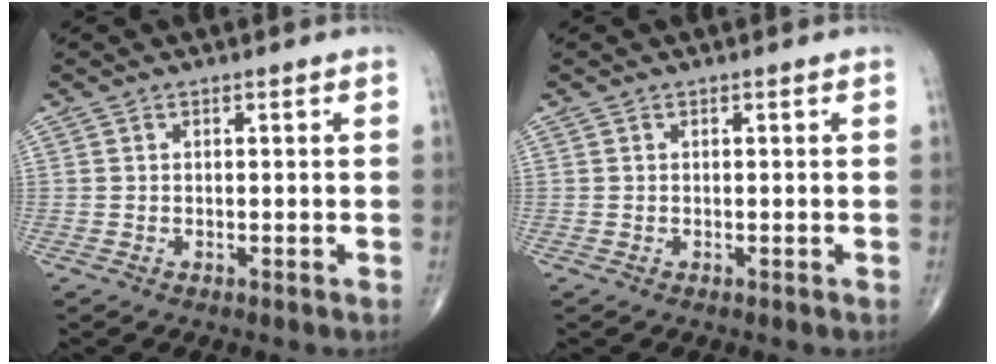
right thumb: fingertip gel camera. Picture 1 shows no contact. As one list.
[{"total": 0.0}]